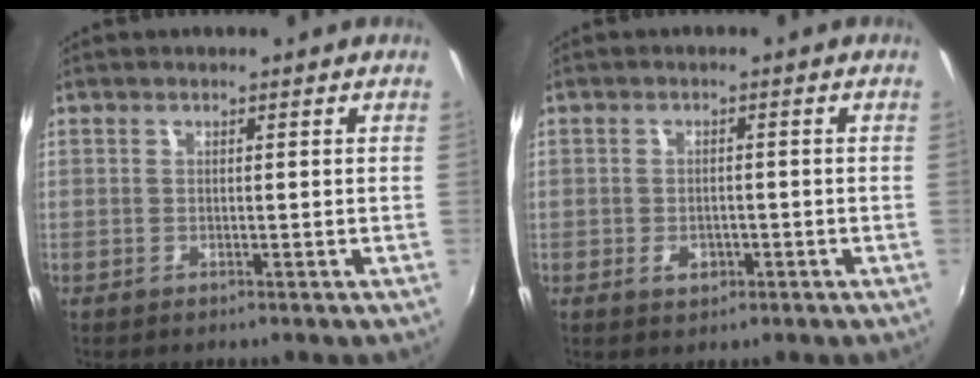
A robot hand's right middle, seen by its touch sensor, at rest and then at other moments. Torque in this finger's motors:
{"motor_torque": [0.45, -0.40, 0.18, 0.03]}